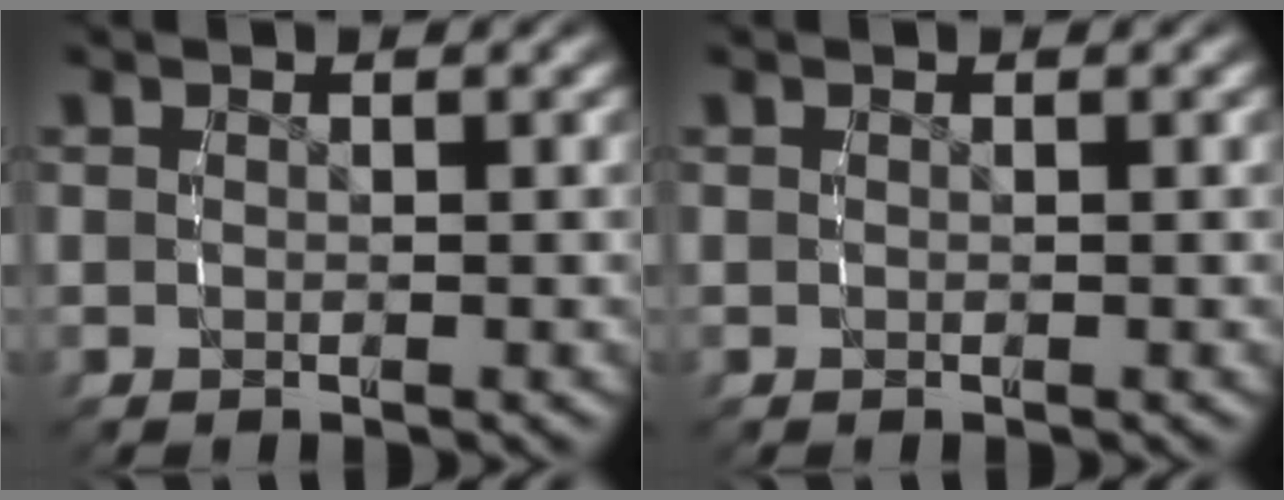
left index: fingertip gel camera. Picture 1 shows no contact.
{"total": 0.0}